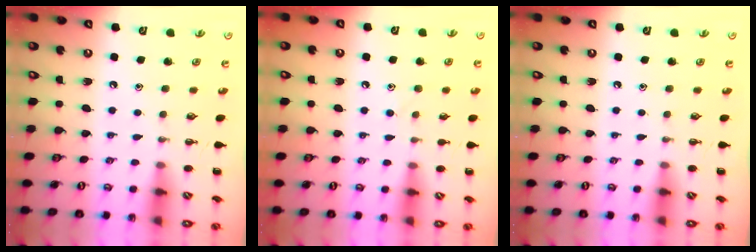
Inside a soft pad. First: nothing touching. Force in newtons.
{"total": 6.3, "press": 5.9, "slide": 2.1}
{"total": 0.0}